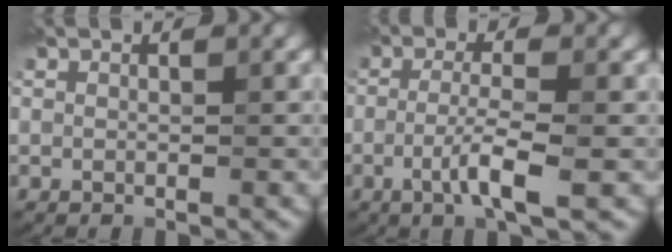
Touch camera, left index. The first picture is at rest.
{"total": 3.9, "force": [-1.2, 0.6, 3.6], "torque": [-0.069, 0.003, -0.029]}